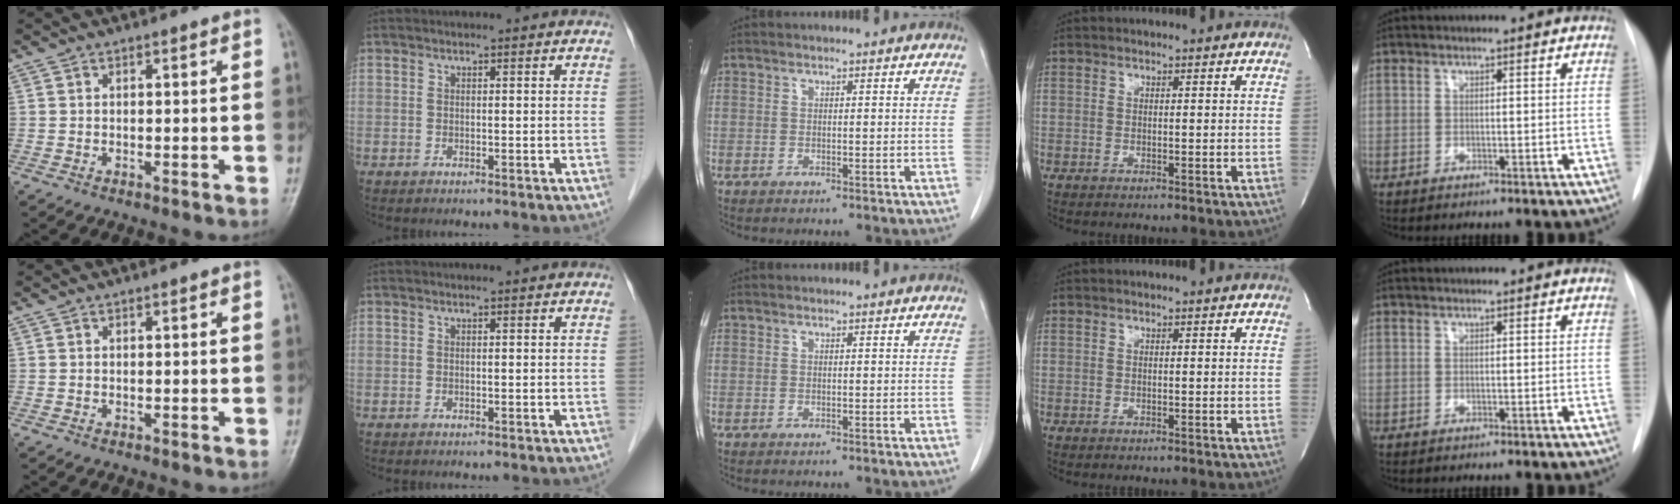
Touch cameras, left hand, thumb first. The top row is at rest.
{}